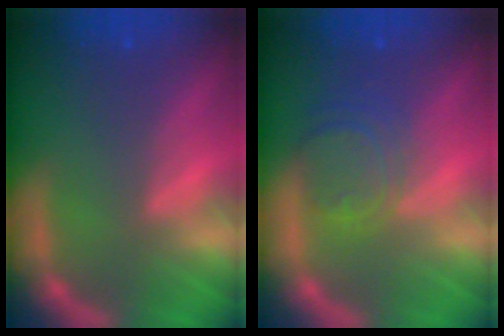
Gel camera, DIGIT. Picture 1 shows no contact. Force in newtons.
{"total": 4.5}